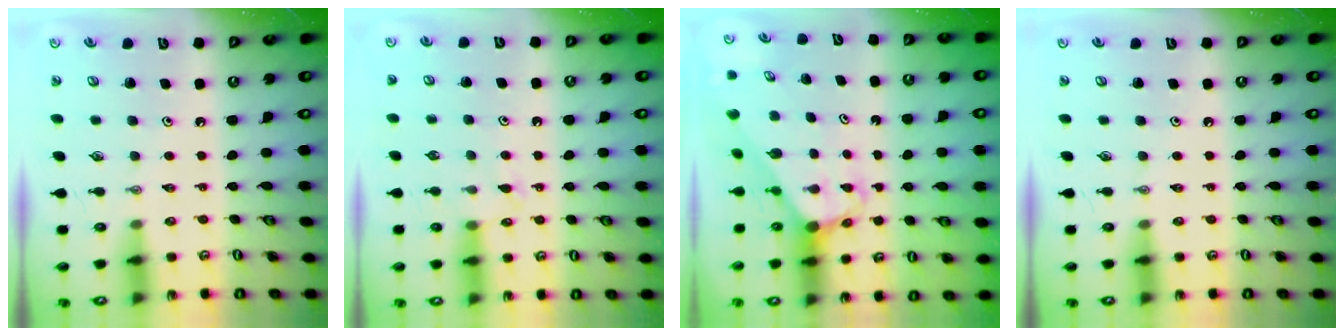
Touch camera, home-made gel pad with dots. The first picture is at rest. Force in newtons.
{"total": 6.6, "press": 6.5, "slide": 0.9}
{"total": 3.1, "press": 3.1, "slide": 0.2}
{"total": 0.0}